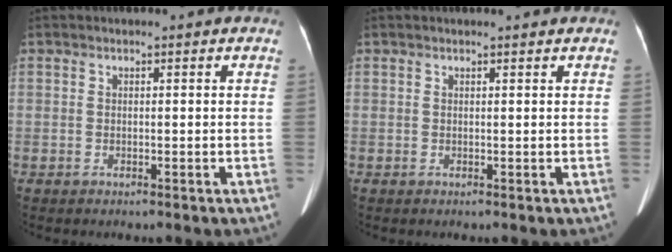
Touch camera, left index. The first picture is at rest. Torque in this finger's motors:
{"motor_torque": [-0.30, 0.26, -0.45, -0.05]}